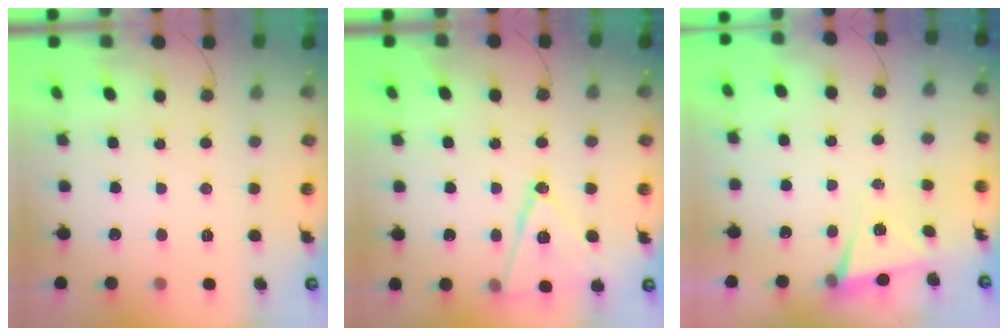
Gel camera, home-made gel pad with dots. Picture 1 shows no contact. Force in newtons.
{"total": 14.1, "press": 13.7, "slide": 3.3}
{"total": 3.0, "press": 2.3, "slide": 1.9}